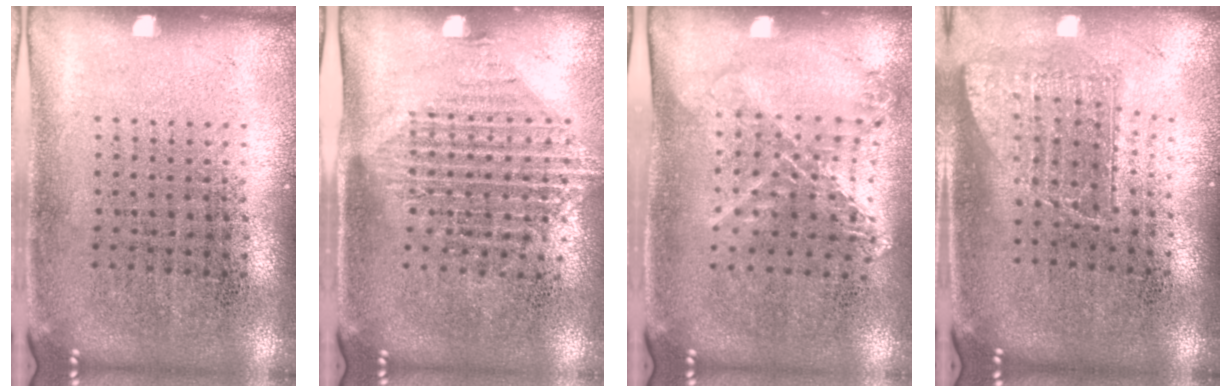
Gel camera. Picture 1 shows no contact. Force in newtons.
{"total": 1.4, "press": 1.2, "slide": 0.8}
{"total": 1.1, "press": 1.1, "slide": 0.3}
{"total": 1.4, "press": 1.1, "slide": 0.9}